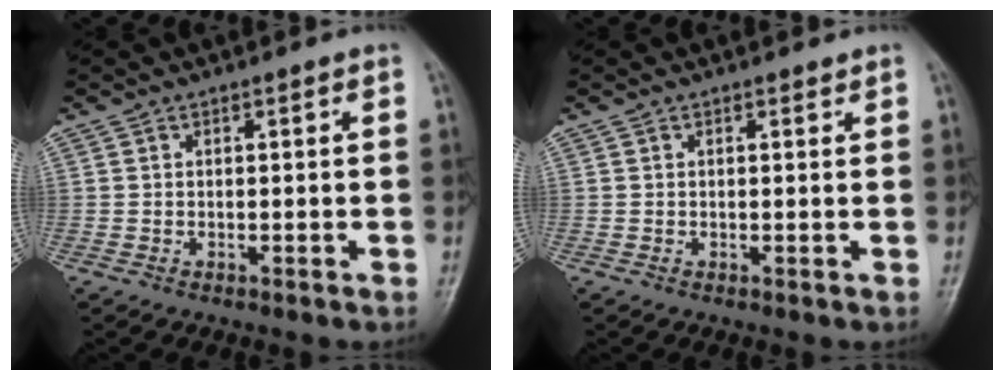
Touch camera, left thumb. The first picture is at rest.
{"total": 0.9, "force": [0.7, 0.5, 0.4], "torque": [-0.002, -0.004, 0.006]}